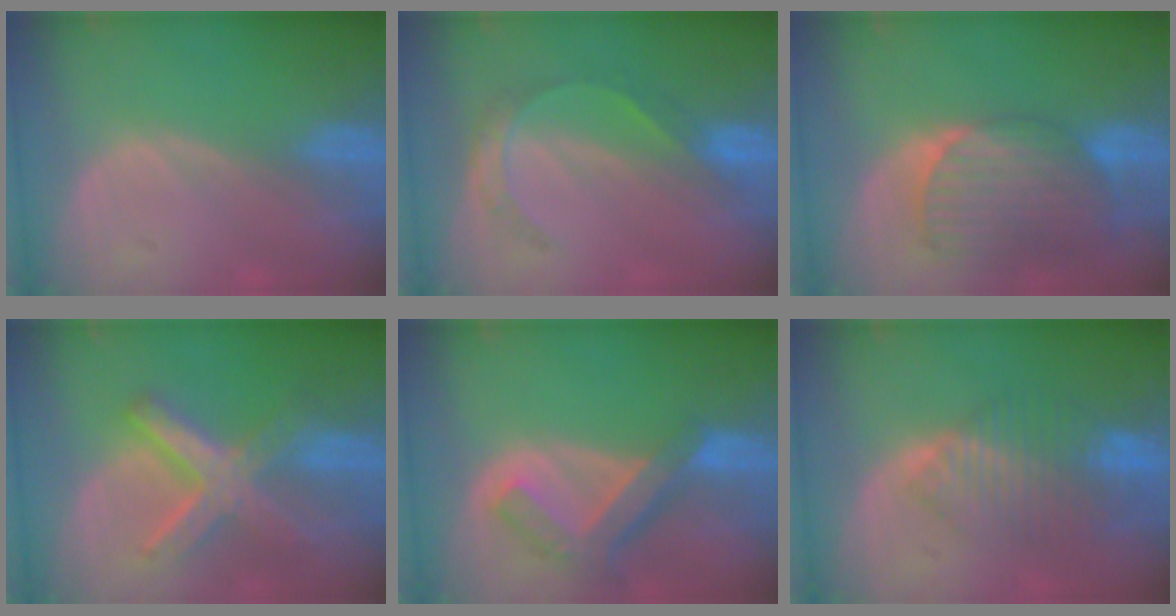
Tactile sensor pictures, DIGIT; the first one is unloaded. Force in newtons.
{"total": 4.4, "press": 4.2, "slide": 1.2}
{"total": 9.2, "press": 8.3, "slide": 3.9}
{"total": 8.6, "press": 8.6, "slide": 0.7}
{"total": 7.6, "press": 6.5, "slide": 3.8}
{"total": 8.4, "press": 7.2, "slide": 4.3}